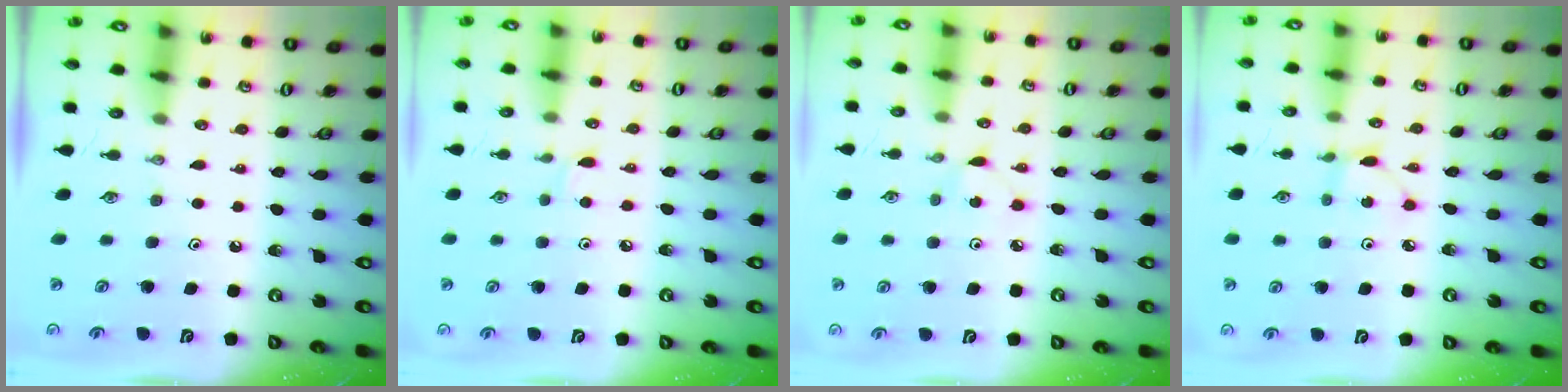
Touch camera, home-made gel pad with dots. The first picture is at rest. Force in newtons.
{"total": 2.4, "press": 2.4, "slide": 0.4}
{"total": 3.0, "press": 3.0, "slide": 0.3}
{"total": 1.5, "press": 1.5, "slide": 0.2}